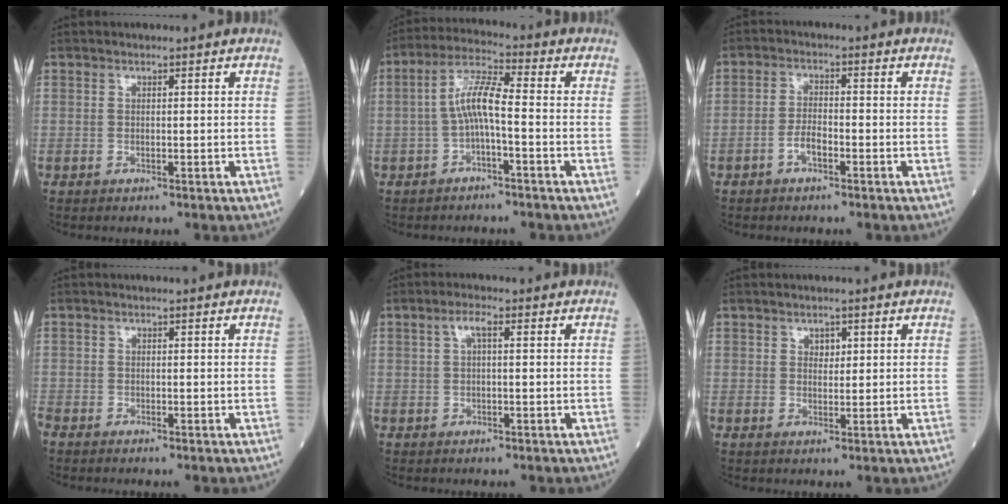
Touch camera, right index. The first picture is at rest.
{"total": 6.3, "force": [-1.1, 1.1, 6.1], "torque": [-0.122, 0.022, -0.026]}
{"total": 3.0, "force": [-1.6, 1.0, 2.3], "torque": [-0.044, 0.005, -0.032]}
{"total": 1.3, "force": [-1.3, 0.3, 0.4], "torque": [-0.012, -0.004, -0.024]}
{"total": 2.2, "force": [0.6, 0.5, 2.1], "torque": [-0.043, 0.009, 0.012]}
{"total": 1.6, "force": [0.8, 1.1, 0.9], "torque": [-0.009, -0.003, 0.011]}